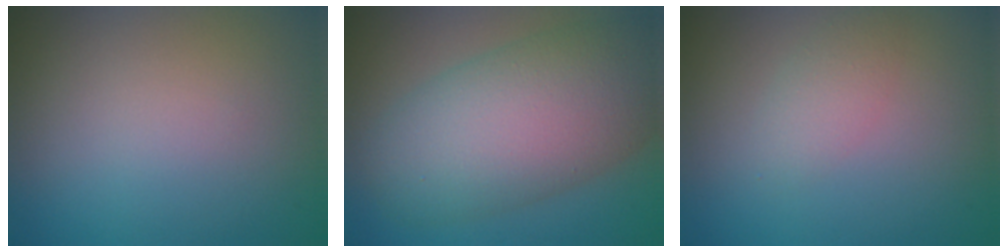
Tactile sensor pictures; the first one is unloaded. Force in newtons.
{"total": 9.7, "press": 9.7, "slide": 0.4}
{"total": 1.8, "press": 1.8, "slide": 0.0}